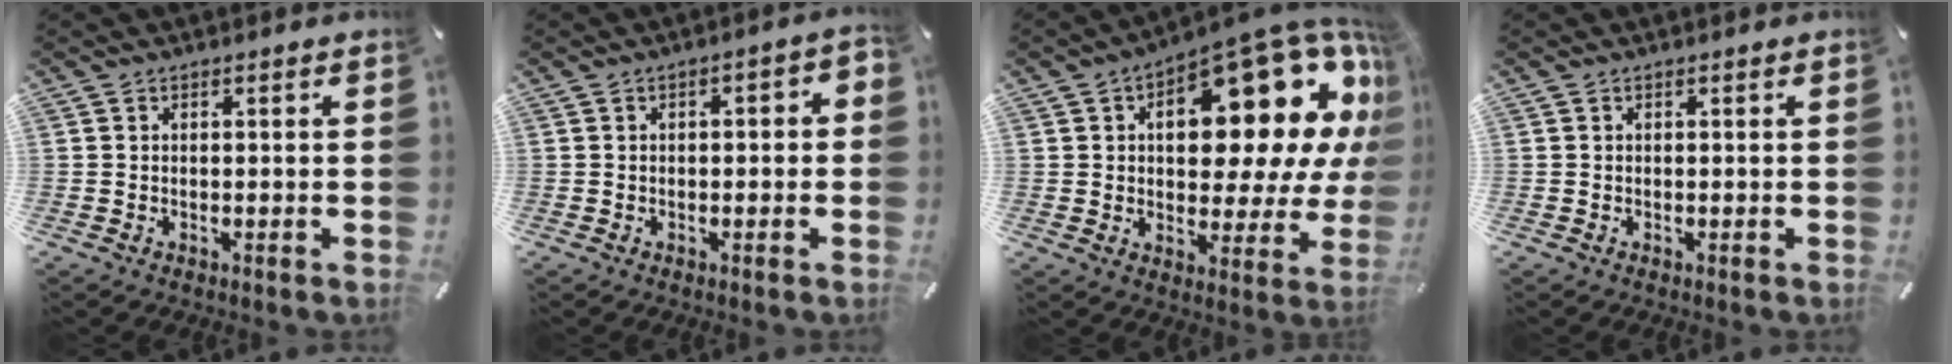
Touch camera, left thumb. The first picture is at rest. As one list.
[{"total": 2.1, "force": [-0.7, 1.1, 1.6], "torque": [-0.027, 0.008, -0.014]}, {"total": 24.3, "force": [10.4, 11.7, 18.6], "torque": [-0.222, -0.089, 0.167]}, {"total": 0.0}]